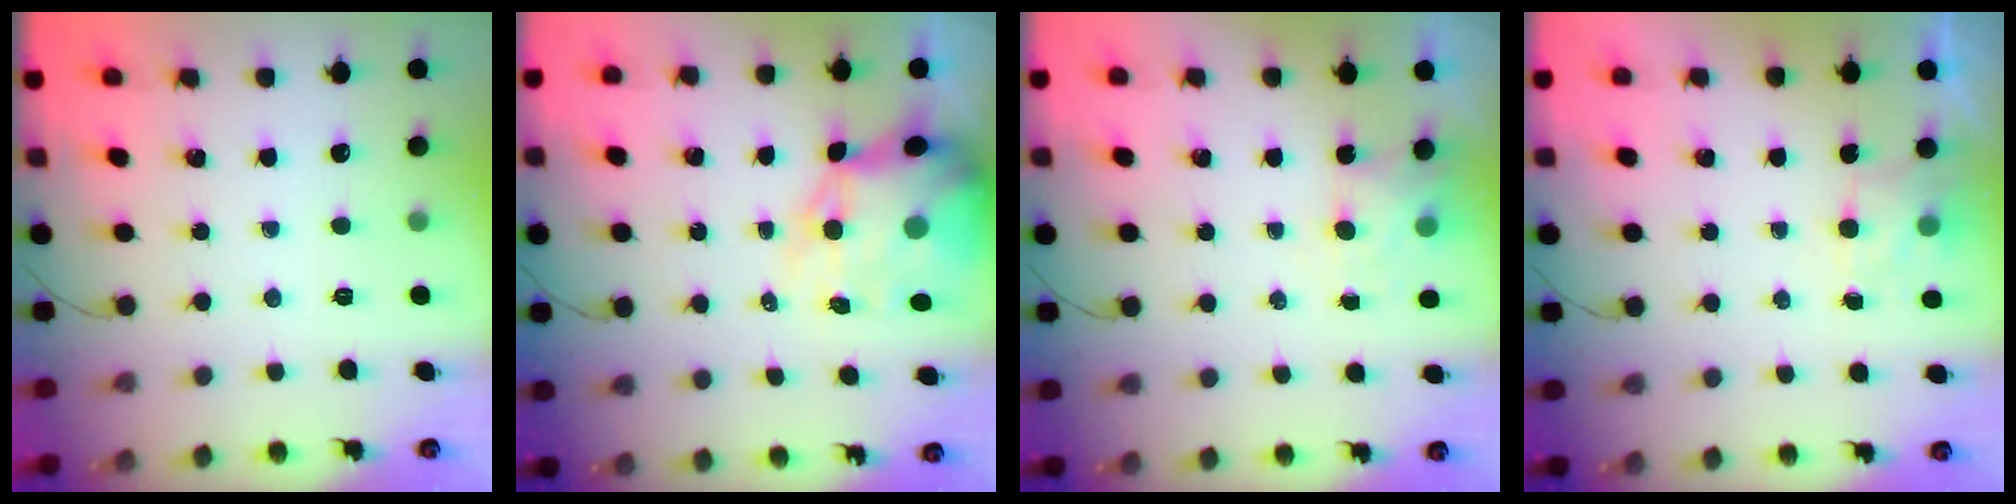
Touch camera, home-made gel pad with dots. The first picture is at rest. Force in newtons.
{"total": 13.5, "press": 13.1, "slide": 3.4}
{"total": 4.6, "press": 4.4, "slide": 1.1}
{"total": 2.5, "press": 2.1, "slide": 1.4}